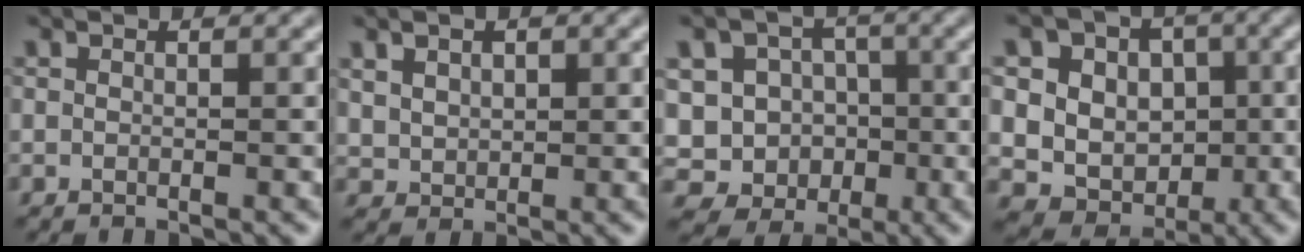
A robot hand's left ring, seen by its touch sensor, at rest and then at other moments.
{"total": 3.1, "force": [1.7, 2.1, 1.6], "torque": [-0.036, 0.013, 0.026]}
{"total": 7.7, "force": [-1.4, 7.2, 2.5], "torque": [-0.043, 0.020, -0.052]}
{"total": 11.1, "force": [2.5, 9.8, 4.7], "torque": [-0.095, 0.029, 0.034]}